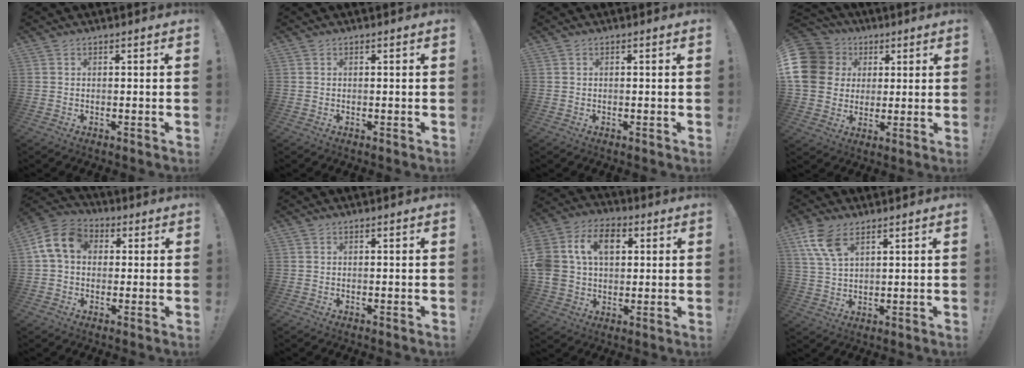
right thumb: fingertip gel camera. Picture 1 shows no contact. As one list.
[{"total": 0.0}, {"total": 0.0}, {"total": 15.4, "force": [3.4, 13.4, 6.9], "torque": [-0.110, -0.004, 0.074]}, {"total": 11.7, "force": [2.7, 8.5, 7.5], "torque": [-0.143, 0.010, 0.057]}, {"total": 0.0}, {"total": 15.5, "force": [4.2, 11.7, 9.3], "torque": [-0.177, 0.005, 0.080]}, {"total": 9.0, "force": [5.2, 4.4, 5.9], "torque": [-0.119, -0.015, 0.101]}]